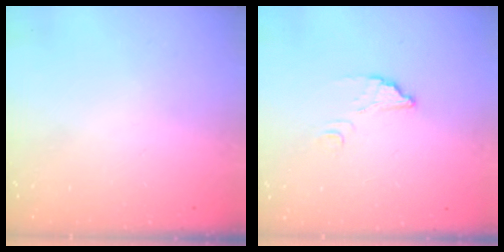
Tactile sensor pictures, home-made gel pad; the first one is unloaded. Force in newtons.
{"total": 4.5, "press": 4.5, "slide": 0.3}